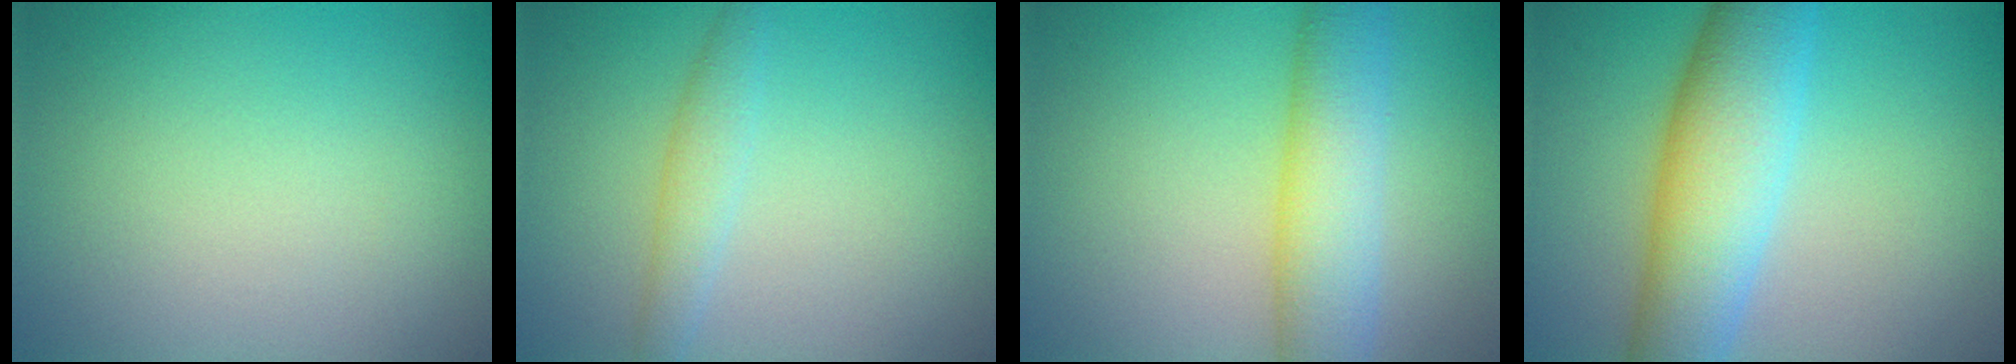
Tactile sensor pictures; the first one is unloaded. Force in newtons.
{"total": 2.1, "press": 2.1, "slide": 0.1}
{"total": 6.2, "press": 6.2, "slide": 0.2}
{"total": 8.3, "press": 8.3, "slide": 0.1}